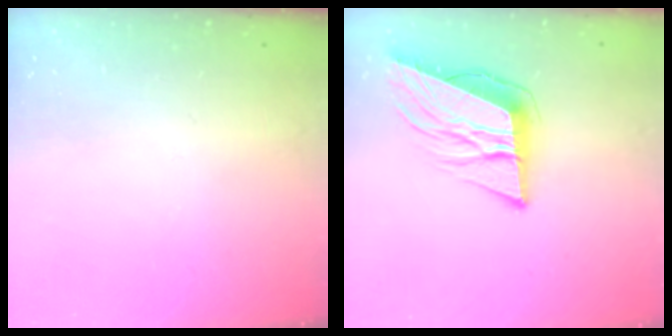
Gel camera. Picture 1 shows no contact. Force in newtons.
{"total": 12.0, "press": 11.6, "slide": 3.3}